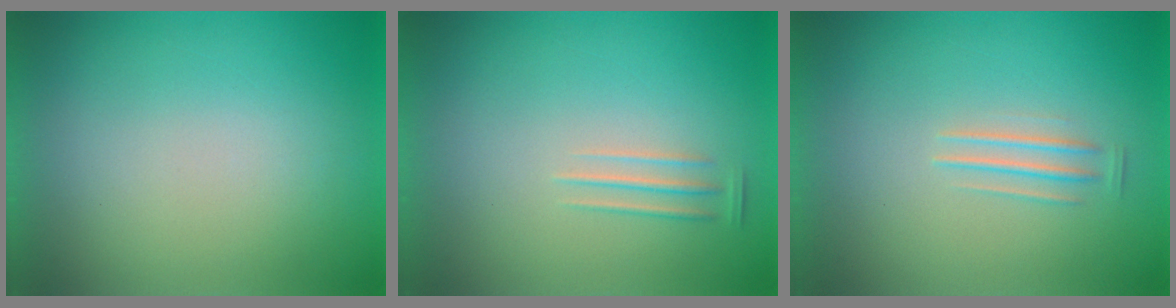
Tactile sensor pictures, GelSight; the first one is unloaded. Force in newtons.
{"total": 1.7}
{"total": 1.4}